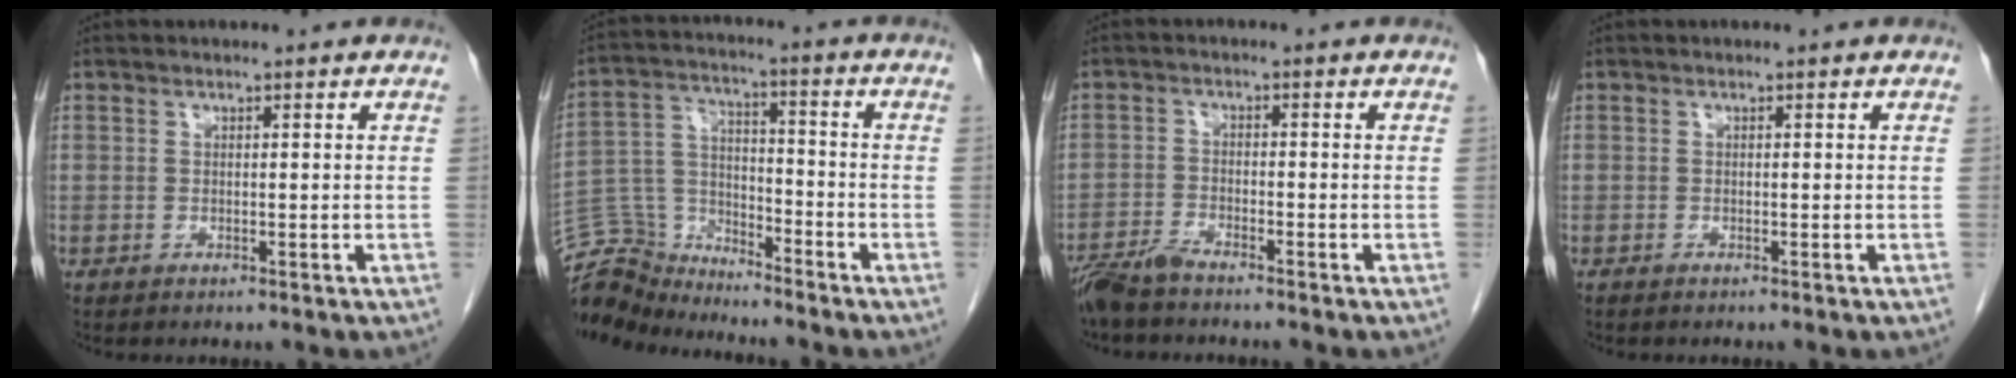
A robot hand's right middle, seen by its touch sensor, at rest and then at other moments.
{"total": 9.7, "force": [-9.6, 1.7, -0.2], "torque": [-0.007, 0.023, -0.189]}
{"total": 4.2, "force": [-3.8, 0.3, 1.7], "torque": [-0.034, -0.013, -0.076]}
{"total": 0.0}